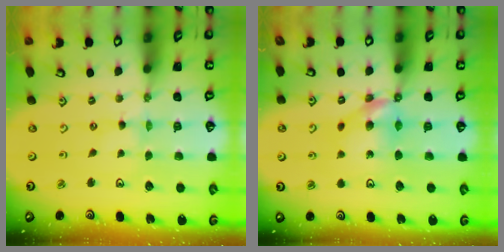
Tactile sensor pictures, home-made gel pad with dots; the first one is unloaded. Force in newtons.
{"total": 9.7, "press": 9.7, "slide": 0.3}